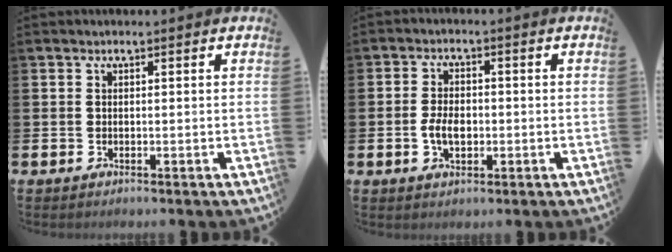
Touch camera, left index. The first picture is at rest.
{"total": 3.9, "force": [-0.6, 2.4, 3.0], "torque": [-0.050, -0.003, -0.017]}